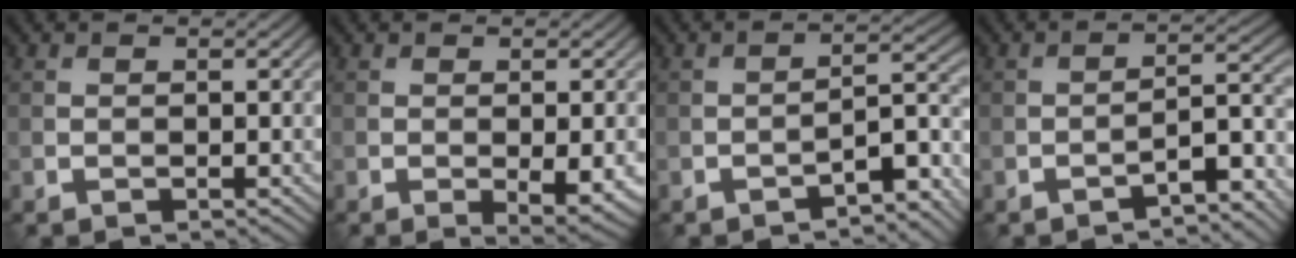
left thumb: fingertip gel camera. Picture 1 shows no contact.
{"total": 4.1, "force": [-1.1, 1.3, 3.7], "torque": [-0.061, -0.010, -0.011]}
{"total": 5.5, "force": [-4.3, 1.0, 3.3], "torque": [-0.039, 0.018, -0.069]}
{"total": 5.1, "force": [-4.0, 0.9, 3.0], "torque": [-0.038, 0.018, -0.066]}